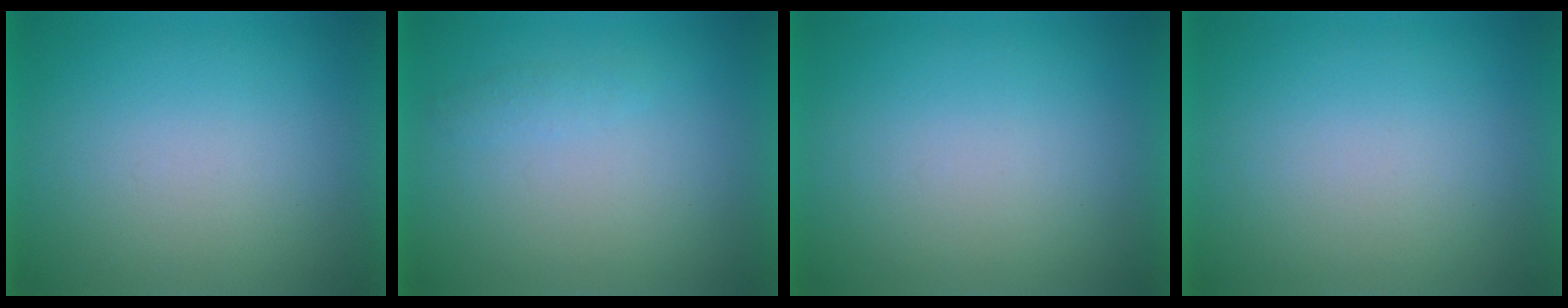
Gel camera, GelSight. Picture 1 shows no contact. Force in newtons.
{"total": 1.3}
{"total": 0.0}
{"total": 0.0}